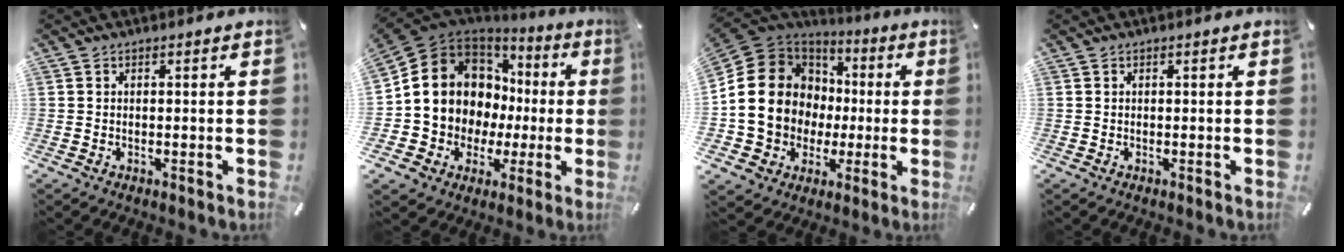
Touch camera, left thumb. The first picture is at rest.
{"total": 13.4, "force": [2.6, 12.3, 4.4], "torque": [-0.082, -0.038, 0.066]}
{"total": 19.5, "force": [0.0, 17.4, 8.9], "torque": [-0.187, -0.010, 0.021]}
{"total": 0.0}